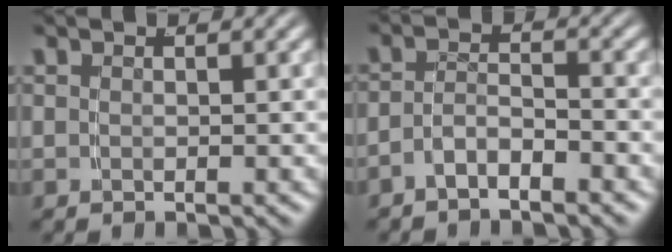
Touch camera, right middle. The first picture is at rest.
{"total": 2.7, "force": [-2.4, 0.8, 1.1], "torque": [-0.015, -0.006, -0.042]}